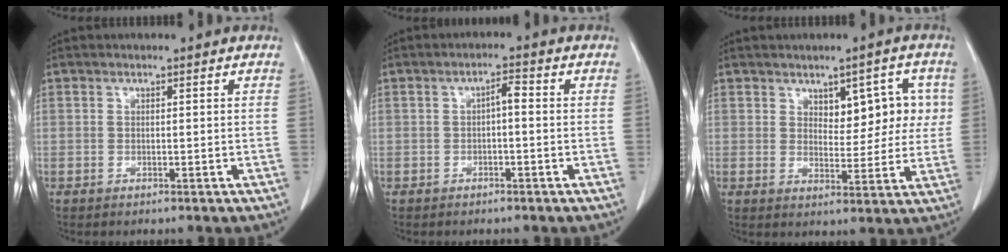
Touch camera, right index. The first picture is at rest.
{"total": 2.2, "force": [-0.2, 0.6, 2.1], "torque": [-0.033, 0.008, -0.003]}
{"total": 7.0, "force": [2.4, 3.8, 5.4], "torque": [-0.059, 0.018, 0.040]}